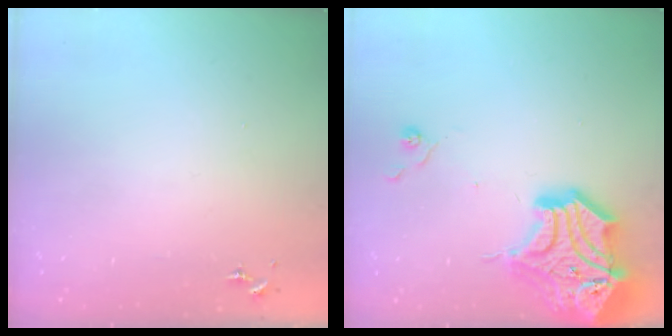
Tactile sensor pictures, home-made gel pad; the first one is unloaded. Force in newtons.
{"total": 21.9, "press": 21.7, "slide": 2.9}